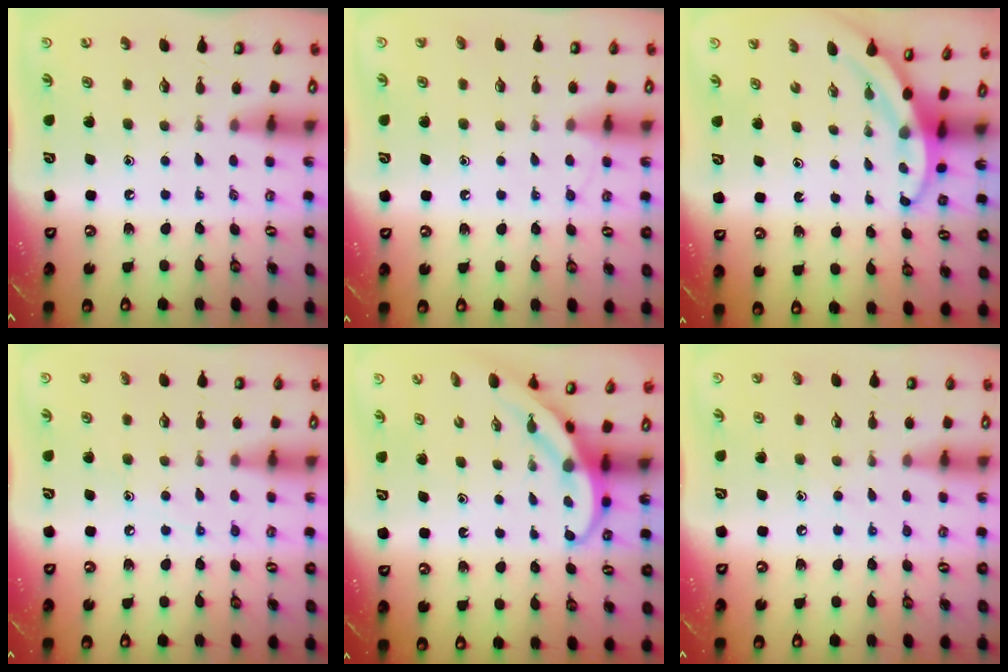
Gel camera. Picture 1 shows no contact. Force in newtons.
{"total": 4.2, "press": 4.2, "slide": 0.5}
{"total": 3.6, "press": 3.6, "slide": 0.2}
{"total": 6.1, "press": 6.1, "slide": 0.7}
{"total": 3.9, "press": 3.9, "slide": 0.4}
{"total": 5.7, "press": 5.6, "slide": 0.6}